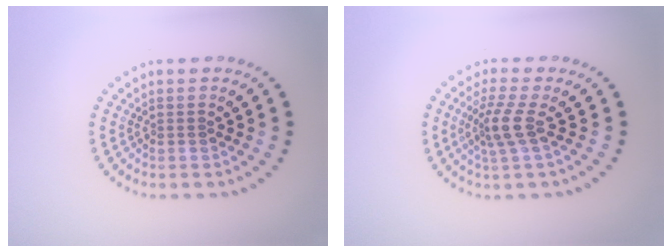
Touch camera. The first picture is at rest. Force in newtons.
{"total": 2.9, "press": 2.2, "slide": 2.0}